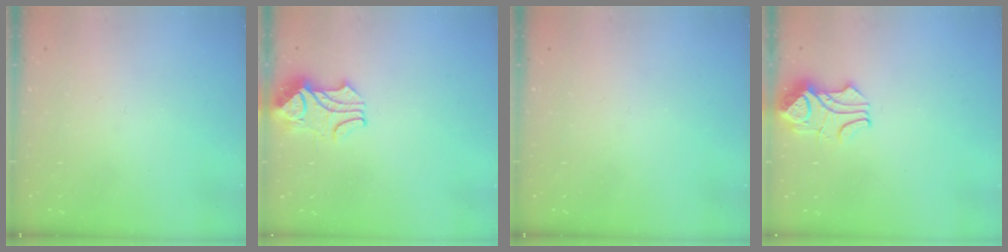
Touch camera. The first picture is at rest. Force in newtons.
{"total": 2.3, "press": 2.2, "slide": 0.8}
{"total": 0.0}
{"total": 3.5, "press": 3.3, "slide": 0.9}